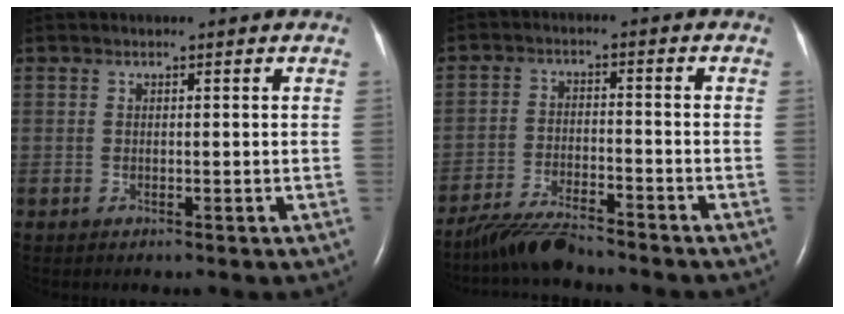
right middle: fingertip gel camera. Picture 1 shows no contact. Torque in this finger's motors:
{"motor_torque": [0.55, -0.77, 0.04, 0.02]}